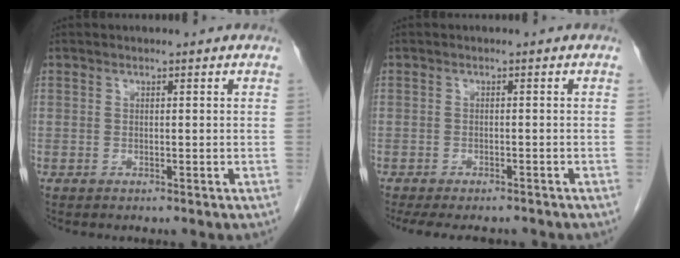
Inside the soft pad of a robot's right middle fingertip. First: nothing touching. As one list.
[{"total": 8.7, "force": [-7.6, 2.6, 3.3], "torque": [-0.053, -0.011, -0.101]}]